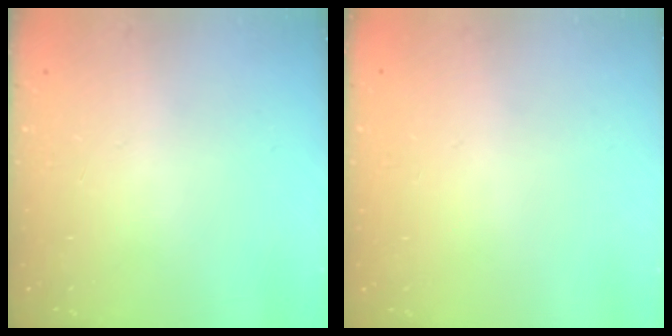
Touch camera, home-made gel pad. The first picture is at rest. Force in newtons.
{"total": 0.0}